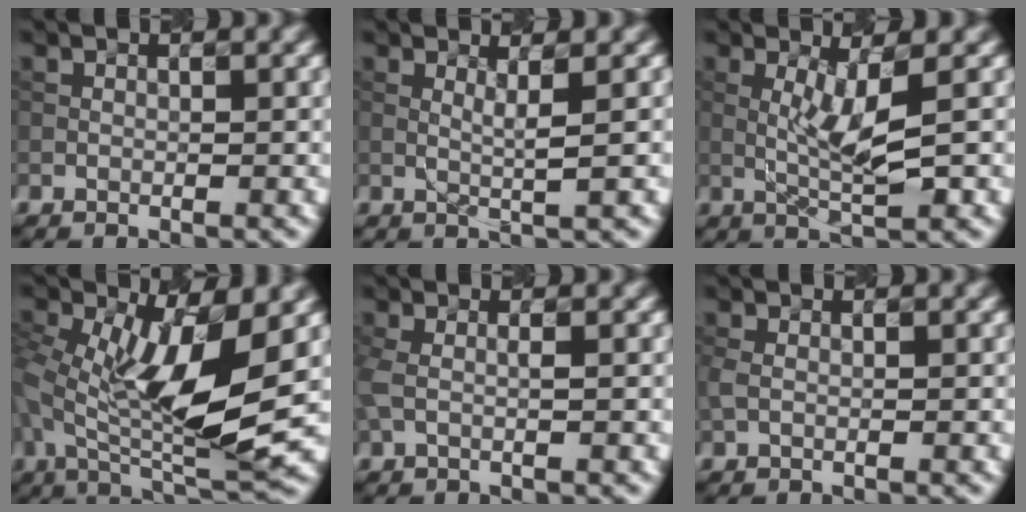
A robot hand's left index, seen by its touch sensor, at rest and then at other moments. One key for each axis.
{"total": 1.9, "fx": 0.6, "fy": 0.3, "fz": 1.8, "tx": -0.031, "ty": -0.001, "tz": 0.006}
{"total": 3.8, "fx": 0.4, "fy": 0.6, "fz": 3.7, "tx": -0.078, "ty": -0.005, "tz": 0.011}
{"total": 9.8, "fx": 0.8, "fy": 3.2, "fz": 9.3, "tx": -0.175, "ty": -0.009, "tz": 0.017}
{"total": 1.8, "fx": 0.1, "fy": 0.5, "fz": 1.7, "tx": -0.043, "ty": 0.002, "tz": -0.003}
{"total": 0.8, "fx": 0.1, "fy": 0.4, "fz": 0.7, "tx": -0.020, "ty": 0.002, "tz": -0.001}